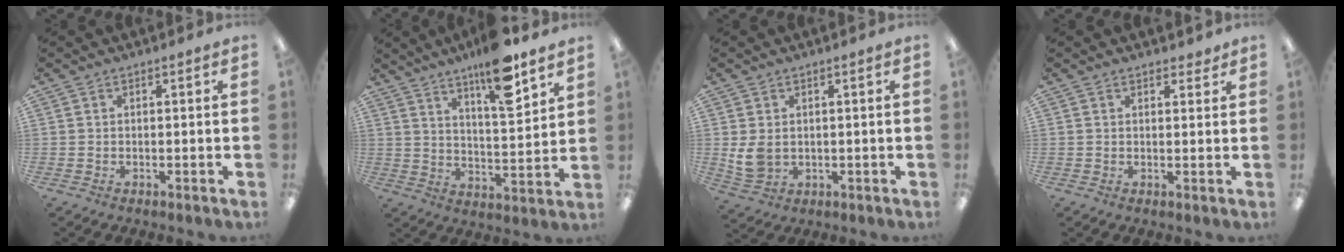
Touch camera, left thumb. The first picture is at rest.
{"total": 14.0, "force": [10.3, 3.4, 8.8], "torque": [-0.134, -0.061, 0.170]}
{"total": 5.2, "force": [0.7, 3.9, 3.3], "torque": [-0.072, -0.005, 0.014]}
{"total": 1.8, "force": [1.4, 1.0, 0.4], "torque": [-0.001, -0.002, 0.025]}